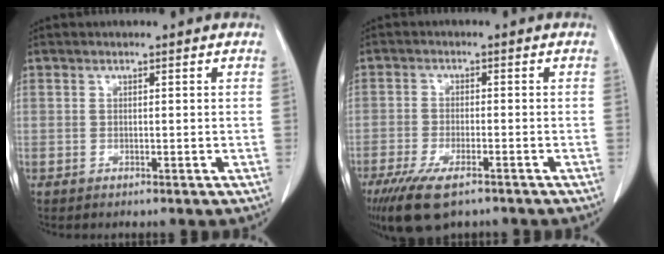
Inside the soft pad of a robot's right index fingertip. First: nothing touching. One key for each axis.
{"total": 8.9, "fx": -6.1, "fy": 2.7, "fz": 5.9, "tx": -0.107, "ty": -0.018, "tz": -0.102}